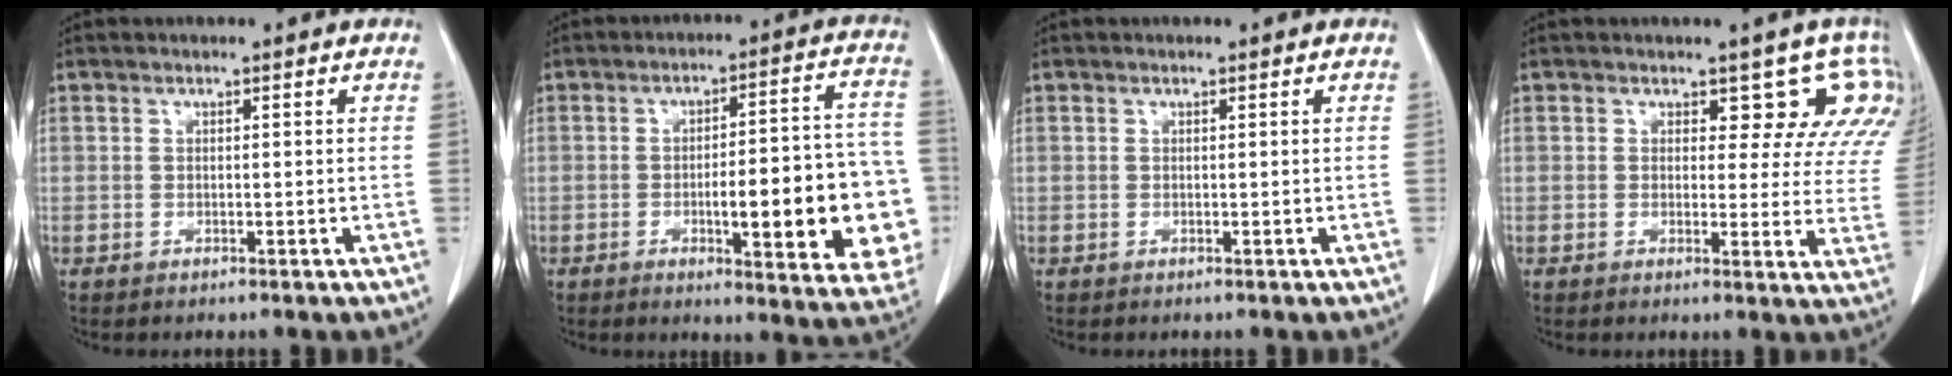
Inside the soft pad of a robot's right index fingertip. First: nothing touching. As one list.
[{"total": 19.0, "force": [-3.9, 4.0, 18.2], "torque": [-0.151, 0.029, -0.033]}, {"total": 0.0}, {"total": 8.7, "force": [6.8, 4.4, 3.0], "torque": [-0.003, -0.010, 0.041]}]